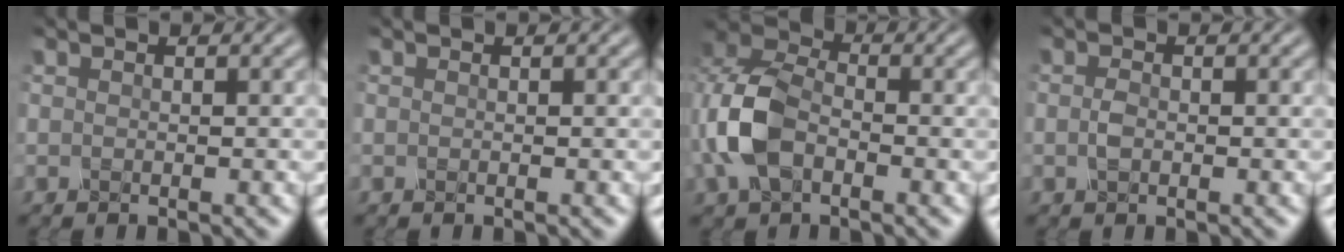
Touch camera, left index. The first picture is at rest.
{"total": 0.0}
{"total": 6.5, "force": [-1.4, 4.5, 4.4], "torque": [-0.110, 0.011, -0.041]}
{"total": 1.0, "force": [-0.2, 0.6, 0.7], "torque": [-0.019, 0.003, -0.007]}